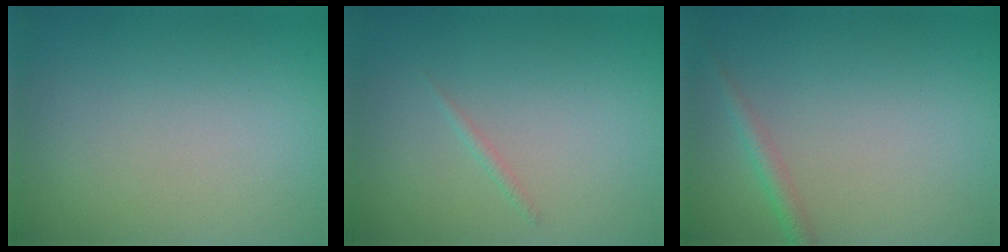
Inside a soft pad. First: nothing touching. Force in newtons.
{"total": 0.6, "press": 0.6, "slide": 0.0}
{"total": 1.5, "press": 1.5, "slide": 0.1}